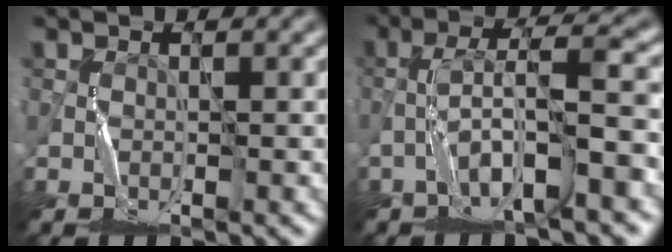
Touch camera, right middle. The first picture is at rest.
{"total": 6.4, "force": [-2.7, 1.0, 5.7], "torque": [-0.106, 0.021, -0.054]}